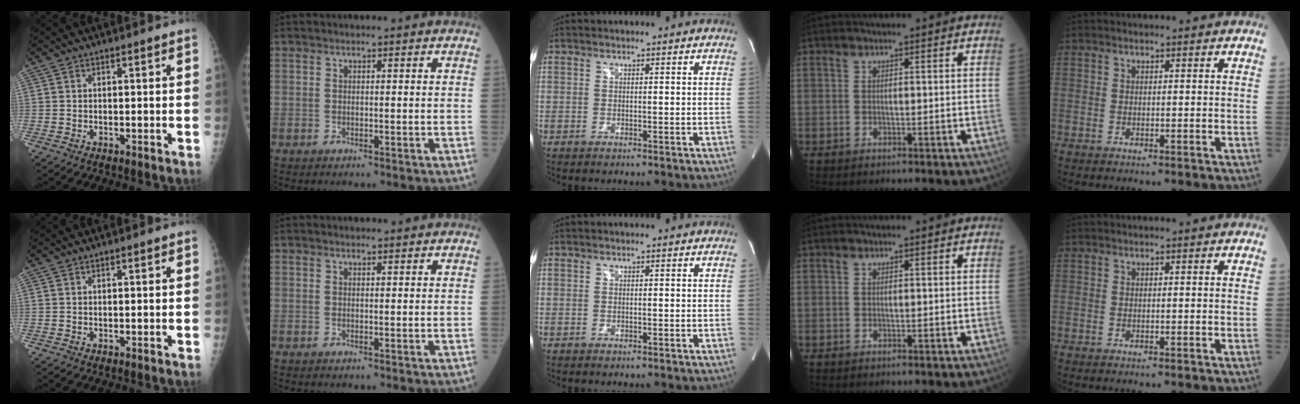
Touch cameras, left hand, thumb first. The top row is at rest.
{"thumb": {"total": 0.7, "force": [0.3, 0.1, 0.6], "torque": [-0.012, 0.003, 0.004]}}